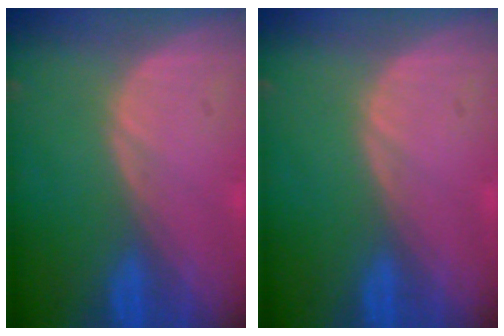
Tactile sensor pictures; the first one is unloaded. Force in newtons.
{"total": 0.0}